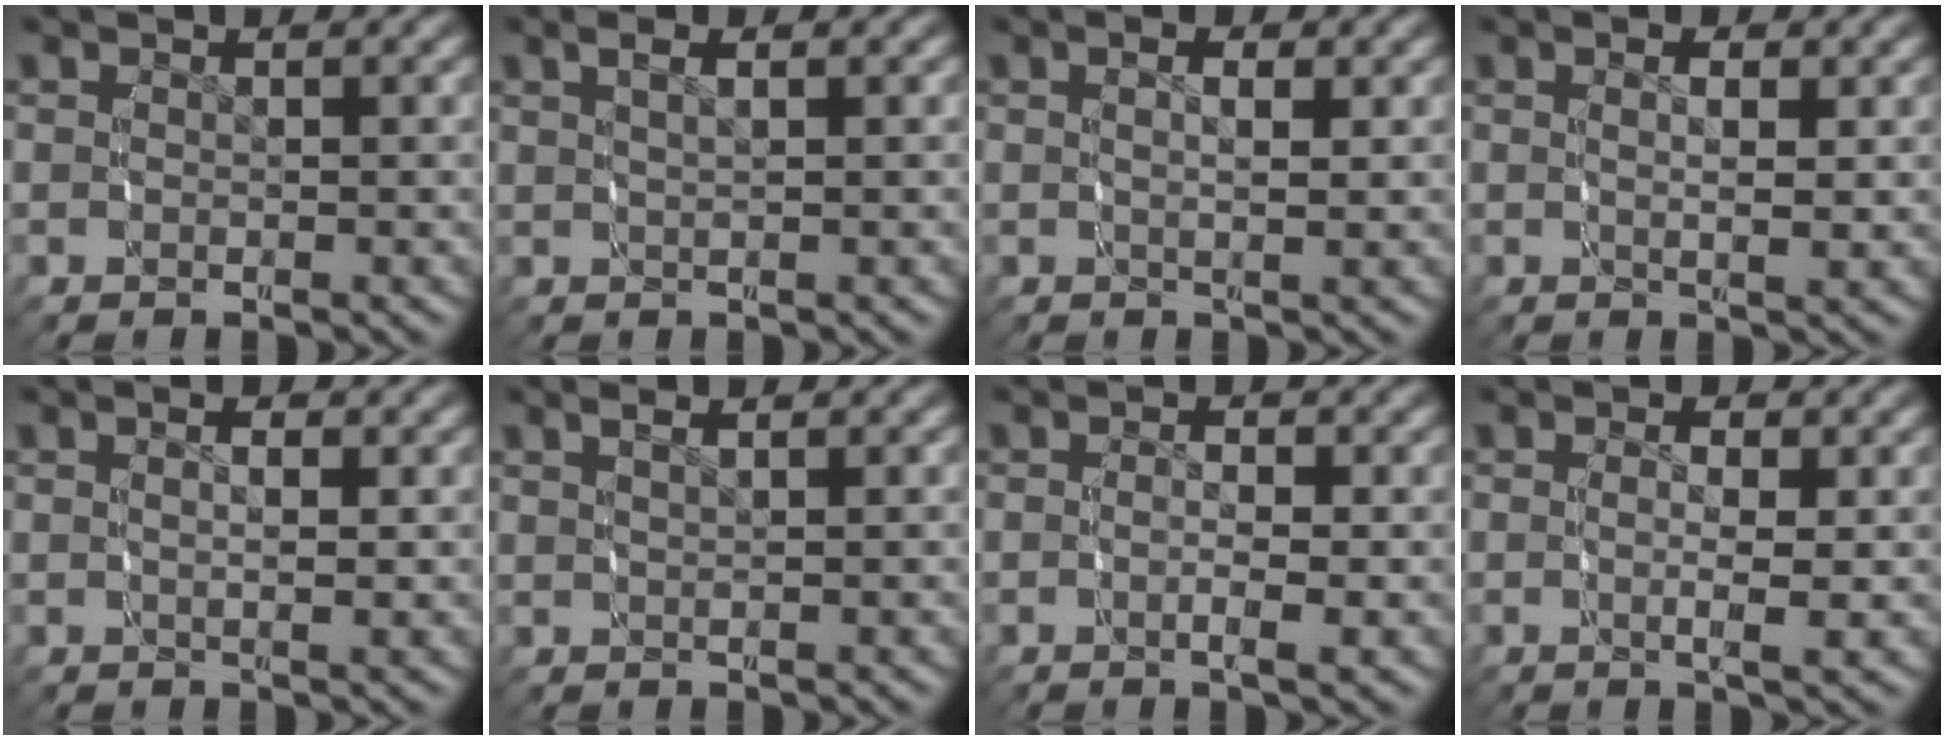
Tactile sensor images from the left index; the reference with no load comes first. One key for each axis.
{"total": 2.6, "fx": 1.5, "fy": 0.5, "fz": 2.0, "tx": -0.019, "ty": 0.011, "tz": 0.024}
{"total": 2.5, "fx": 0.9, "fy": 0.5, "fz": 2.3, "tx": -0.025, "ty": 0.000, "tz": 0.013}
{"total": 2.6, "fx": 0.8, "fy": 0.4, "fz": 2.4, "tx": -0.029, "ty": -0.004, "tz": 0.014}
{"total": 2.2, "fx": 0.5, "fy": 0.3, "fz": 2.1, "tx": -0.027, "ty": -0.003, "tz": 0.010}
{"total": 1.8, "fx": 1.3, "fy": -0.2, "fz": 1.3, "tx": -0.010, "ty": 0.007, "tz": 0.024}
{"total": 2.4, "fx": -0.7, "fy": 0.2, "fz": 2.2, "tx": -0.037, "ty": -0.007, "tz": -0.010}
{"total": 2.8, "fx": -0.1, "fy": 0.2, "fz": 2.8, "tx": -0.040, "ty": -0.009, "tz": 0.000}